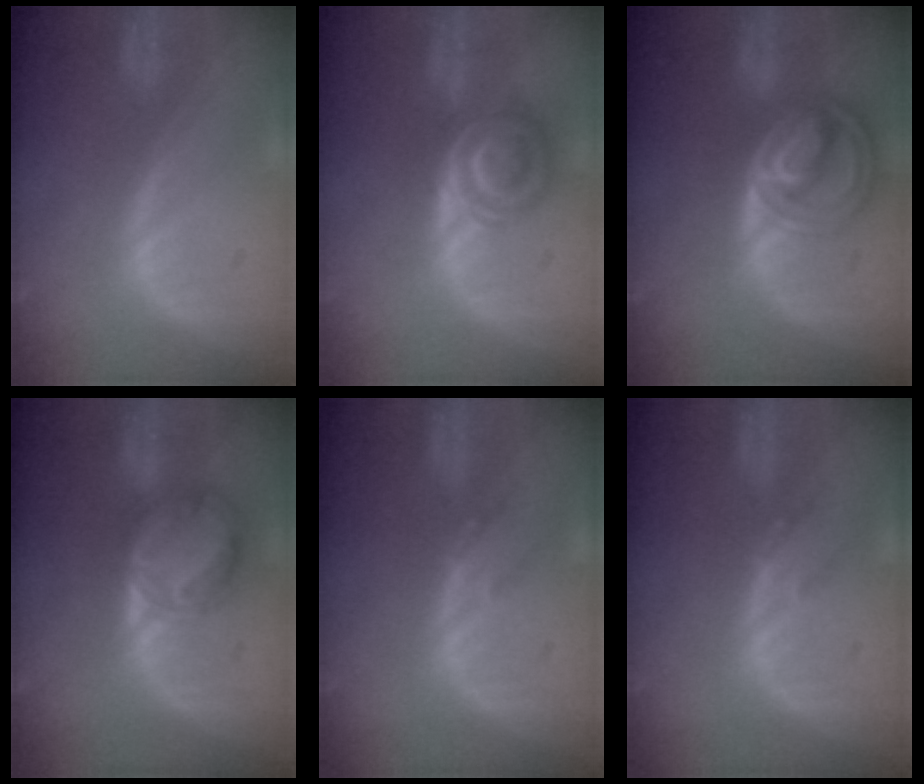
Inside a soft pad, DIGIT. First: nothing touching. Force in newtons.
{"total": 6.9, "press": 5.9, "slide": 3.5}
{"total": 8.5, "press": 7.3, "slide": 4.3}
{"total": 6.2, "press": 6.2, "slide": 0.1}
{"total": 1.3, "press": 1.1, "slide": 0.7}
{"total": 1.3, "press": 1.1, "slide": 0.7}